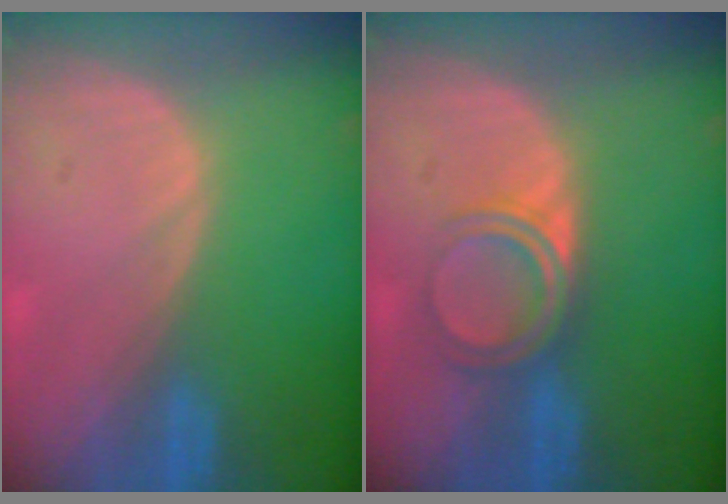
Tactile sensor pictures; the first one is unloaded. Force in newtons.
{"total": 4.7, "press": 4.2, "slide": 2.2}